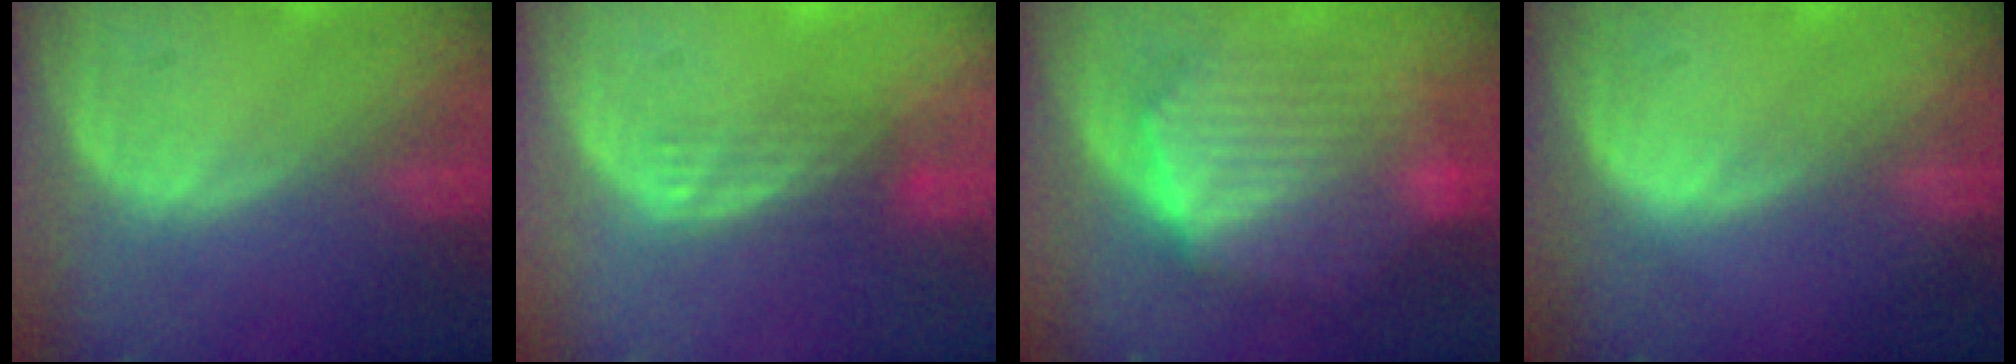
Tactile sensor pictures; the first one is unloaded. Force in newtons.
{"total": 3.6, "press": 3.0, "slide": 2.0}
{"total": 10.3, "press": 10.3, "slide": 0.9}
{"total": 0.6, "press": 0.6, "slide": 0.1}